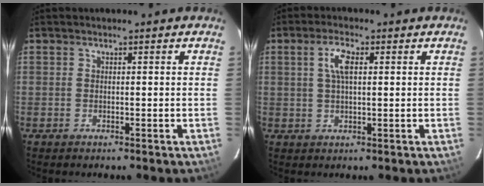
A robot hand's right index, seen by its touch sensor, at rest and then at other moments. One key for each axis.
{"total": 4.3, "fx": 1.2, "fy": 1.6, "fz": 3.8, "tx": -0.074, "ty": 0.009, "tz": 0.024}